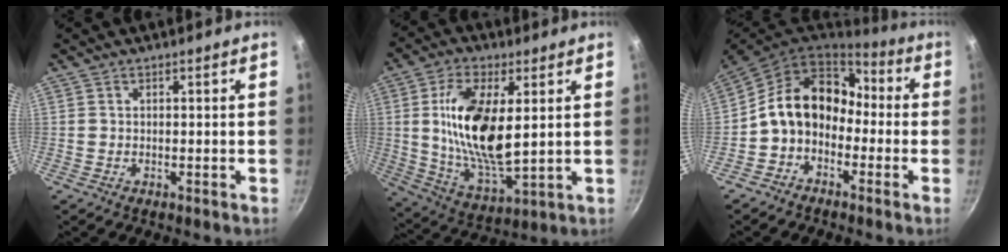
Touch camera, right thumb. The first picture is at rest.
{"total": 17.6, "force": [3.1, 8.0, 15.4], "torque": [-0.281, -0.017, 0.063]}
{"total": 13.4, "force": [-1.9, 10.4, 8.1], "torque": [-0.107, 0.059, -0.054]}